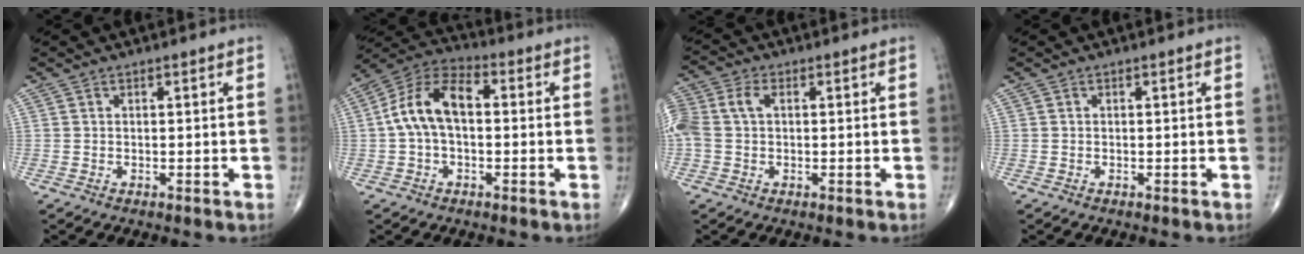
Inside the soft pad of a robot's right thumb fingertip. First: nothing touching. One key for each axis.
{"total": 11.5, "fx": 0.4, "fy": 6.6, "fz": 9.4, "tx": -0.178, "ty": 0.036, "tz": -0.004}
{"total": 8.3, "fx": 1.1, "fy": 5.5, "fz": 6.1, "tx": -0.165, "ty": 0.027, "tz": 0.025}
{"total": 0.0}